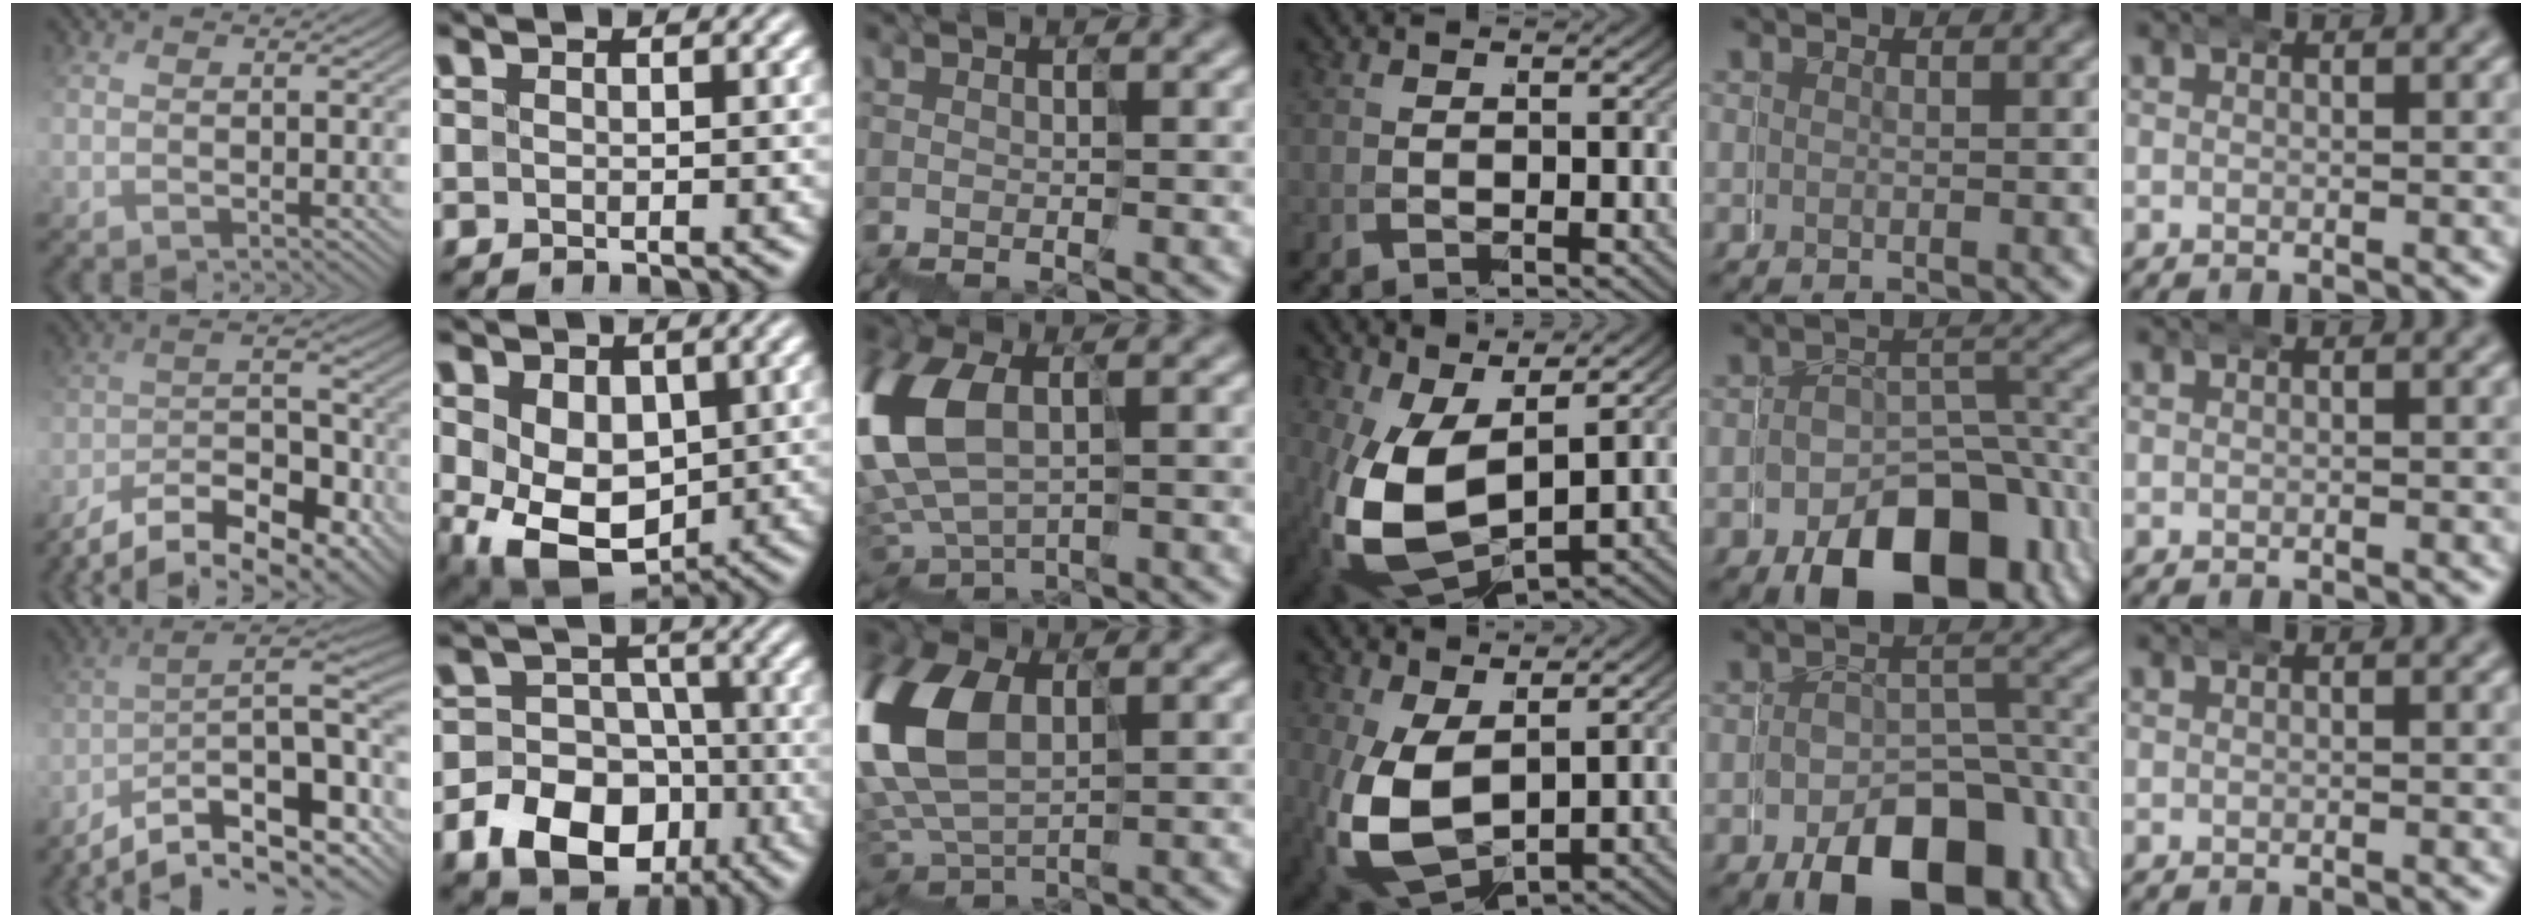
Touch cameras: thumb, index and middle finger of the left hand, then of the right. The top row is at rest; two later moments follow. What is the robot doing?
{"motion": "wrap", "object": "belt"}